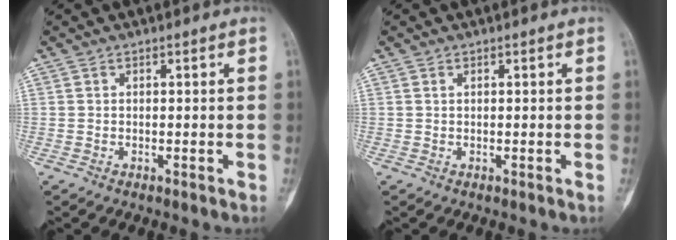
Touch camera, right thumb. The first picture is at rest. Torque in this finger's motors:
{"motor_torque": [-0.24, -0.15, 0.16, -0.09, 0.02]}